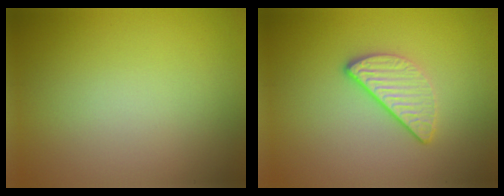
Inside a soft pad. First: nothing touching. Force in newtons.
{"total": 2.9, "press": 2.4, "slide": 1.7}